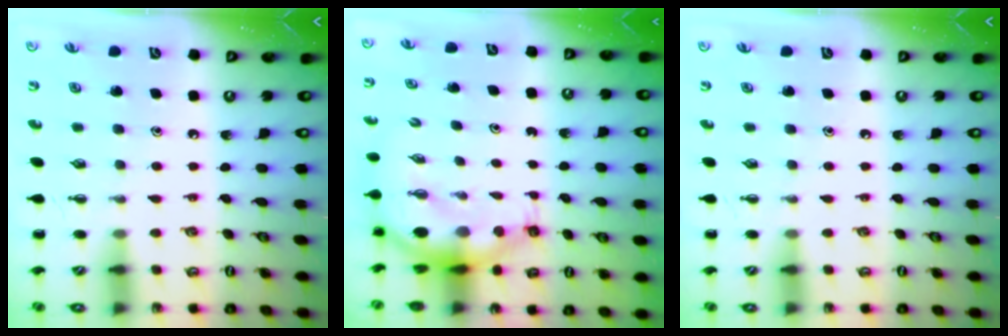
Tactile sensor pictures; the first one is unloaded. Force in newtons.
{"total": 5.7, "press": 5.5, "slide": 1.6}
{"total": 0.0}